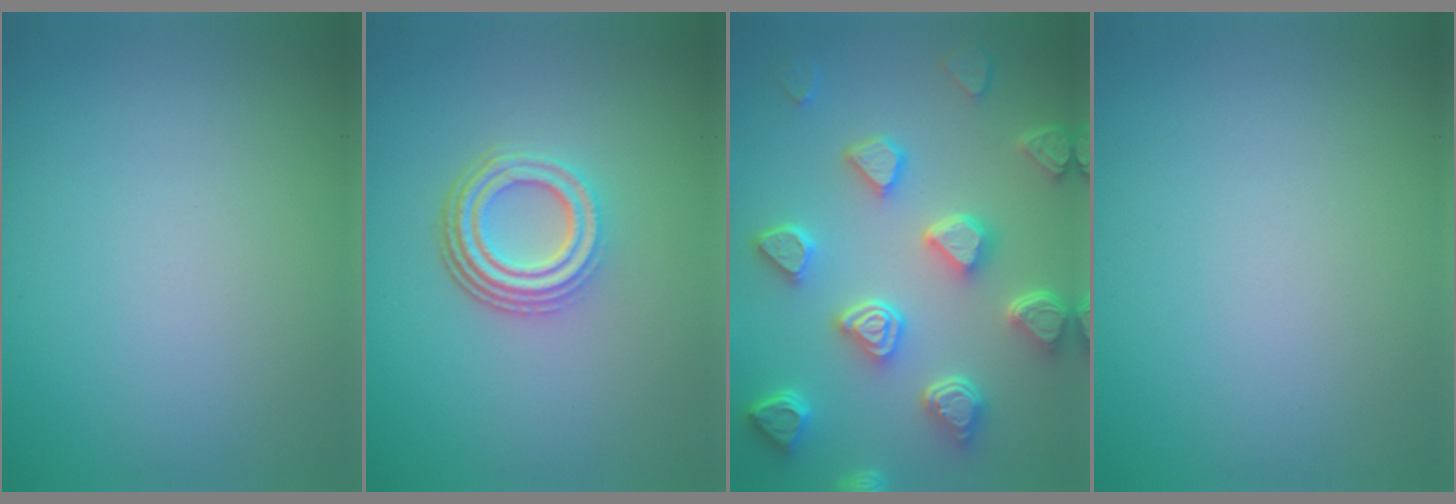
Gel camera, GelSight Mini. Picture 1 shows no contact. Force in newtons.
{"total": 4.6, "press": 3.3, "slide": 3.2}
{"total": 7.2, "press": 5.8, "slide": 4.3}
{"total": 0.0}